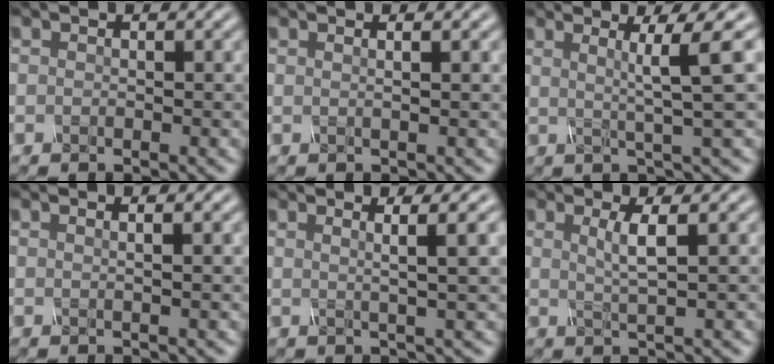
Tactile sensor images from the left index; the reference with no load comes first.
{"total": 2.6, "force": [1.1, 1.2, 2.1], "torque": [-0.011, 0.007, -0.013]}
{"total": 5.9, "force": [1.7, 0.5, 5.6], "torque": [-0.087, 0.015, 0.030]}
{"total": 3.0, "force": [1.2, 1.4, 2.4], "torque": [-0.013, 0.012, -0.014]}
{"total": 5.2, "force": [2.2, 1.2, 4.6], "torque": [-0.054, 0.018, 0.010]}
{"total": 2.6, "force": [0.8, 0.5, 2.5], "torque": [-0.043, -0.001, 0.013]}